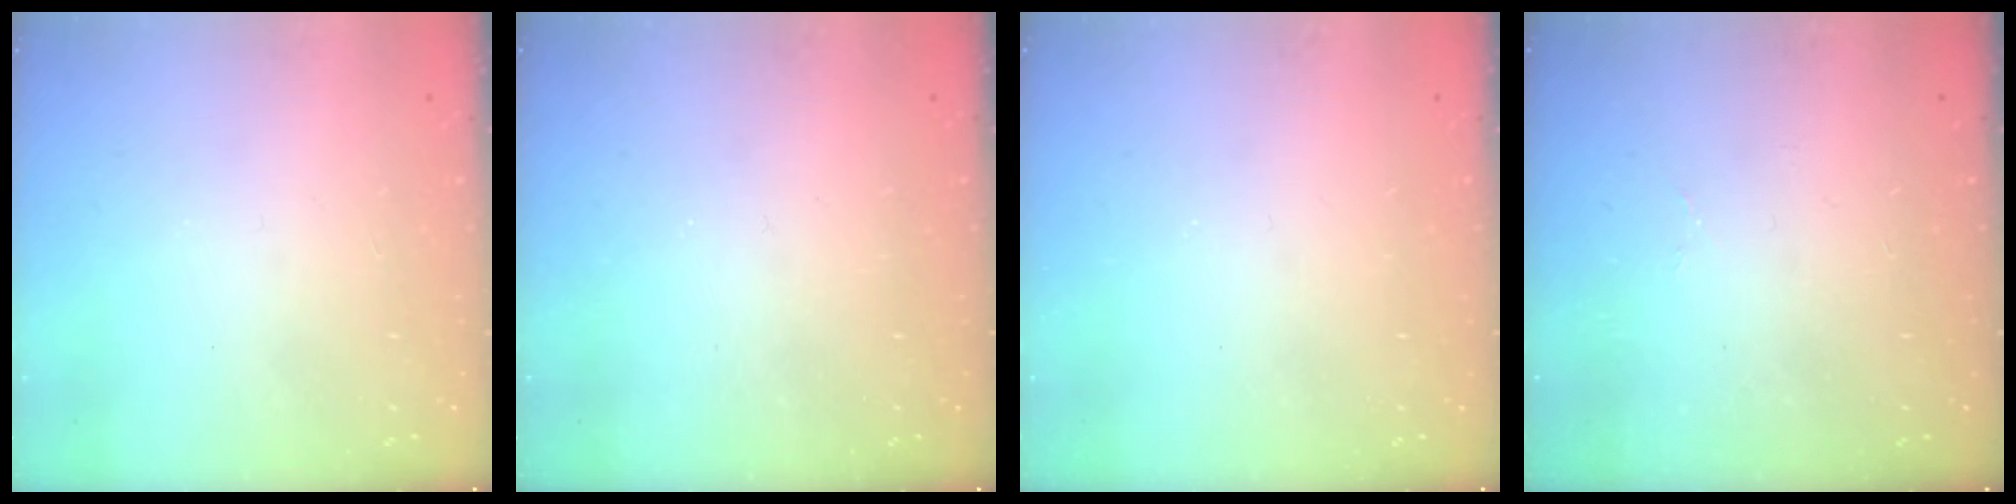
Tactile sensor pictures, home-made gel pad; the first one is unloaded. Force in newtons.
{"total": 0.0}
{"total": 0.0}
{"total": 2.0, "press": 1.9, "slide": 0.8}